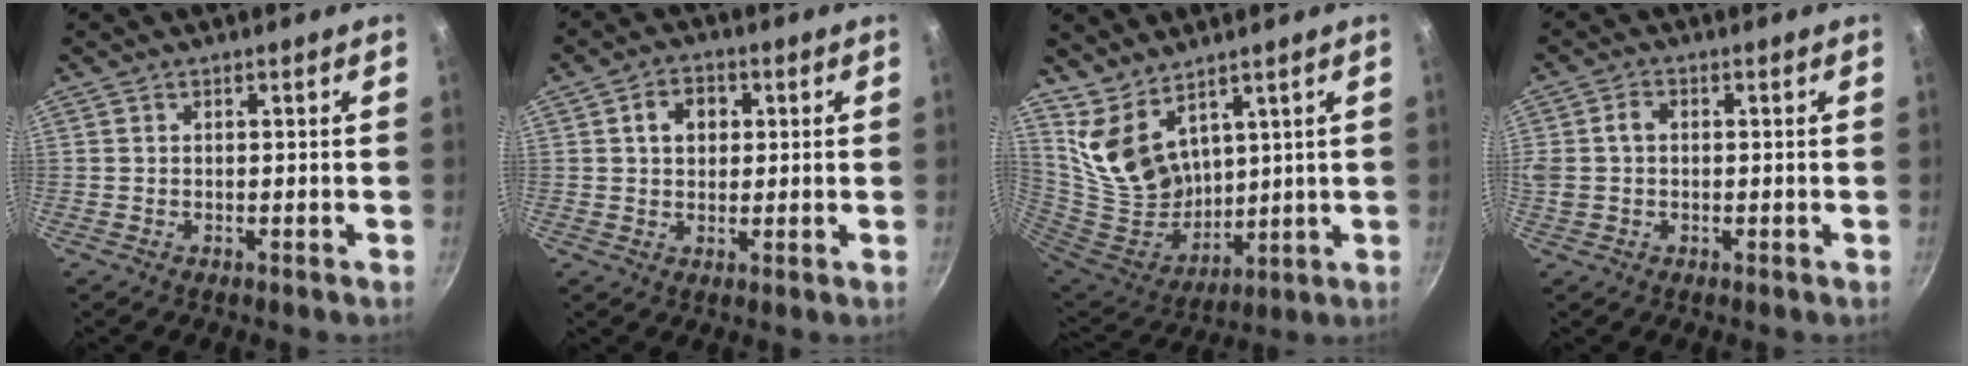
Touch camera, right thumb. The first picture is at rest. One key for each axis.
{"total": 5.7, "fx": 1.4, "fy": 4.4, "fz": 3.3, "tx": -0.028, "ty": 0.006, "tz": 0.018}
{"total": 12.8, "fx": 8.1, "fy": 7.1, "fz": 6.9, "tx": -0.112, "ty": -0.080, "tz": 0.183}
{"total": 4.5, "fx": 0.5, "fy": 3.5, "fz": 2.9, "tx": -0.055, "ty": 0.010, "tz": 0.004}